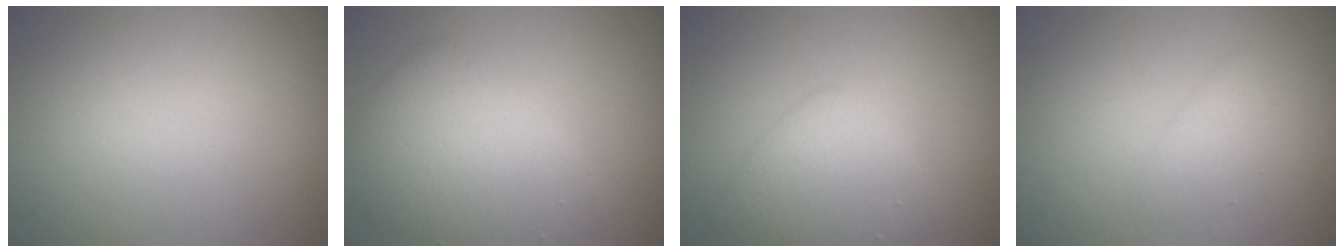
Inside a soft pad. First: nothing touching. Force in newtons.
{"total": 4.9, "press": 4.9, "slide": 0.3}
{"total": 3.1, "press": 3.1, "slide": 0.0}
{"total": 1.7, "press": 1.7, "slide": 0.2}